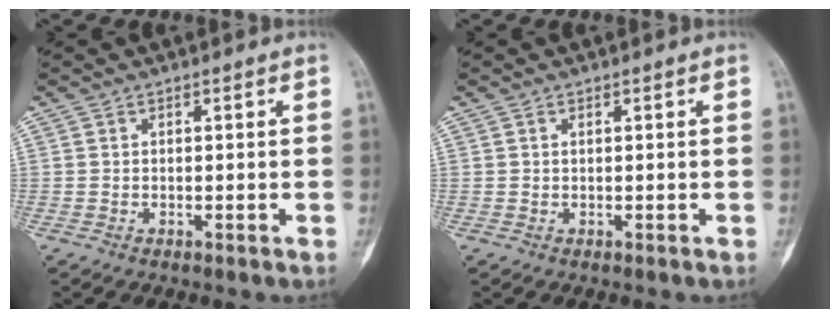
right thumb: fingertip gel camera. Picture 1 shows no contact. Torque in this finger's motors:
{"motor_torque": [-0.10, -0.10, -0.08, -0.12, -0.03]}